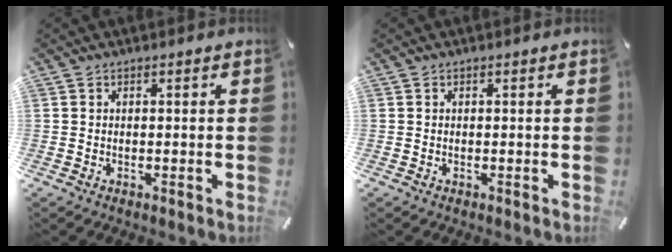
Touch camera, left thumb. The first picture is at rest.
{"total": 0.0}